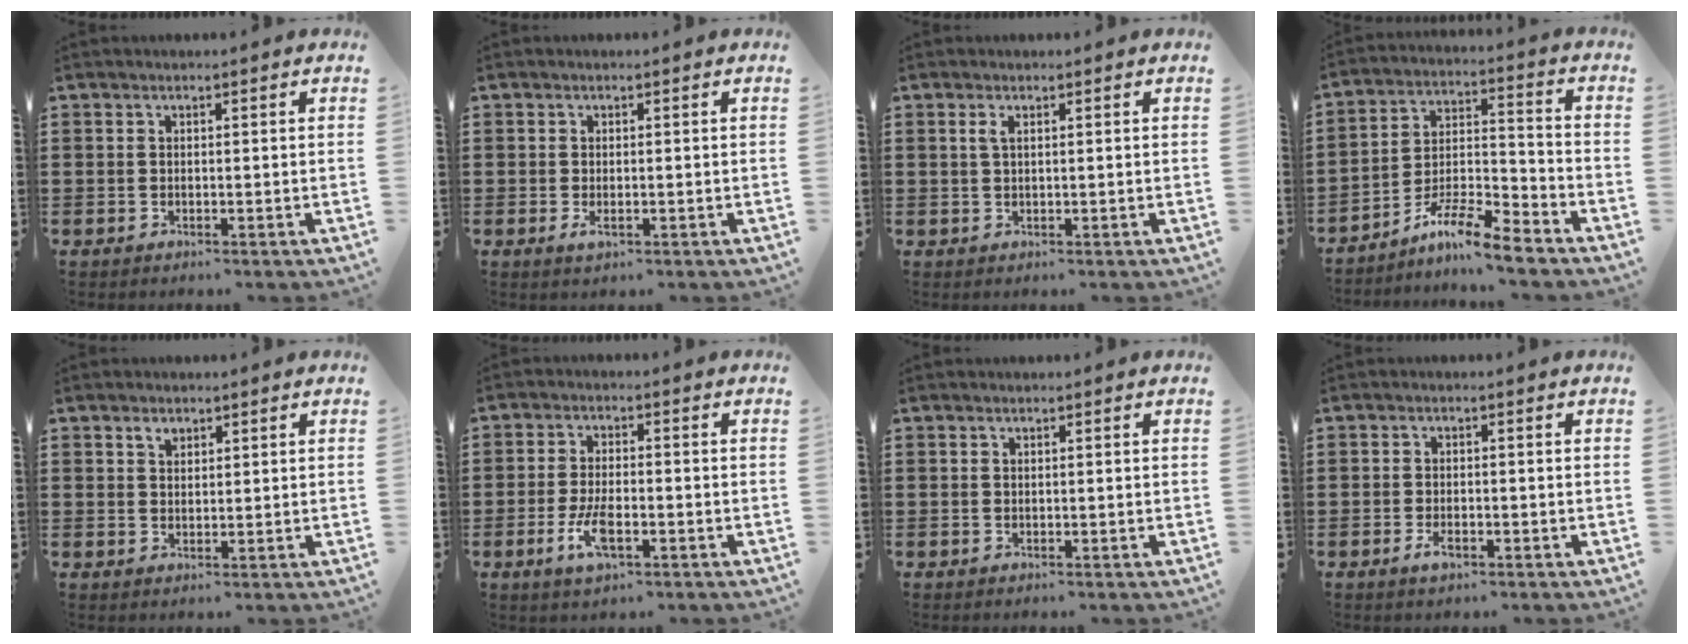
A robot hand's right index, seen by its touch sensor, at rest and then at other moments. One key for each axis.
{"total": 1.4, "fx": -0.3, "fy": 0.5, "fz": 1.2, "tx": -0.030, "ty": -0.005, "tz": -0.007}
{"total": 1.2, "fx": 0.4, "fy": 0.3, "fz": 1.1, "tx": -0.022, "ty": 0.003, "tz": 0.005}
{"total": 9.0, "fx": -7.7, "fy": 0.9, "fz": 4.5, "tx": -0.085, "ty": 0.014, "tz": -0.149}
{"total": 1.6, "fx": 1.1, "fy": 1.0, "fz": 0.6, "tx": -0.015, "ty": 0.002, "tz": 0.021}
{"total": 5.4, "fx": -2.1, "fy": 2.1, "fz": 4.6, "tx": -0.101, "ty": -0.003, "tz": -0.043}
{"total": 0.0}
{"total": 2.1, "fx": -1.0, "fy": 0.8, "fz": 1.6, "tx": -0.037, "ty": -0.003, "tz": -0.021}